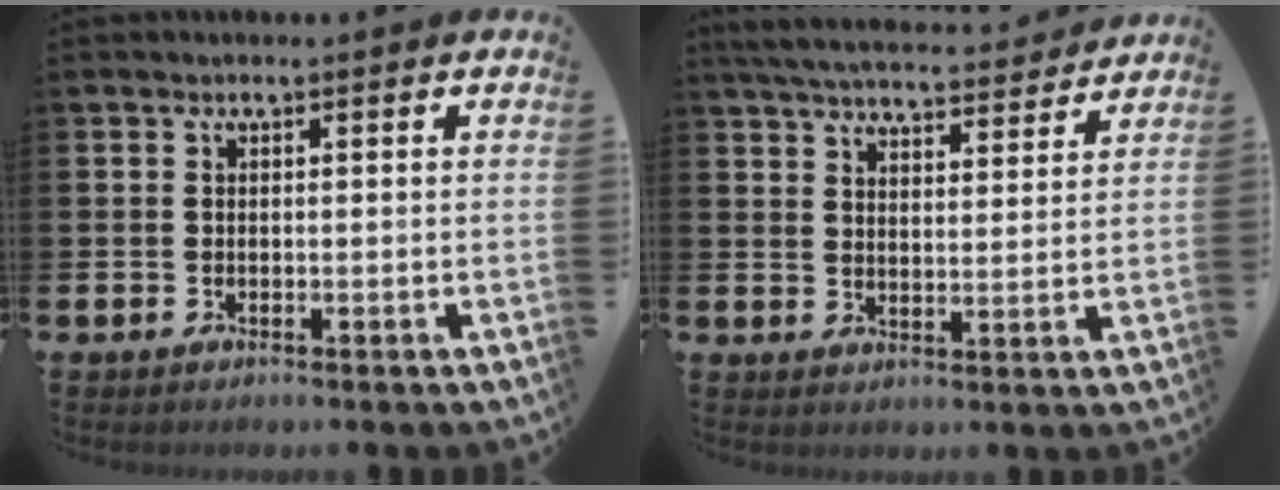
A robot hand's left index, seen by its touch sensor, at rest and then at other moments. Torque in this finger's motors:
{"motor_torque": [1.08, -1.06, 0.73, 0.16]}